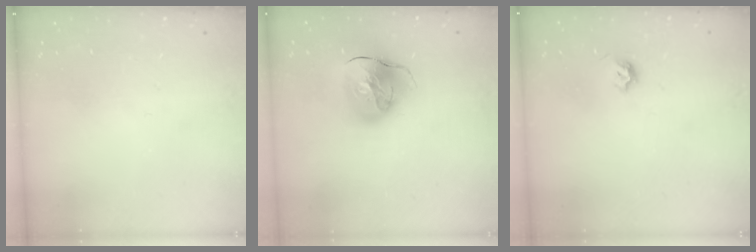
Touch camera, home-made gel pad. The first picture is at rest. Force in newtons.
{"total": 14.1, "press": 14.0, "slide": 2.0}
{"total": 4.1, "press": 4.0, "slide": 0.7}